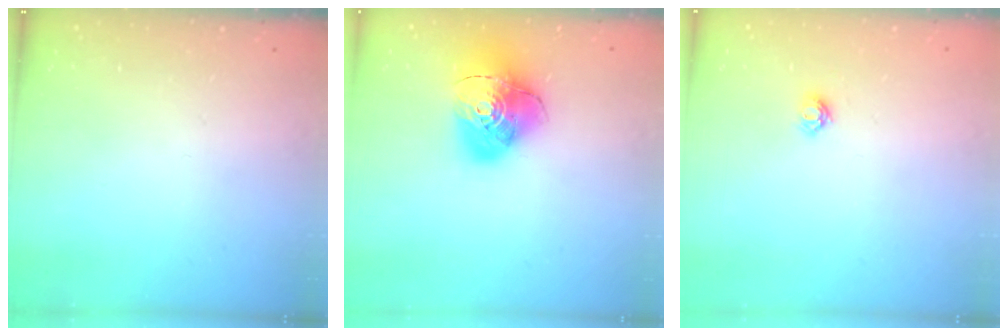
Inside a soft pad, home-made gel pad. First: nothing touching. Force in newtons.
{"total": 15.3, "press": 15.2, "slide": 1.8}
{"total": 3.5, "press": 3.4, "slide": 0.4}